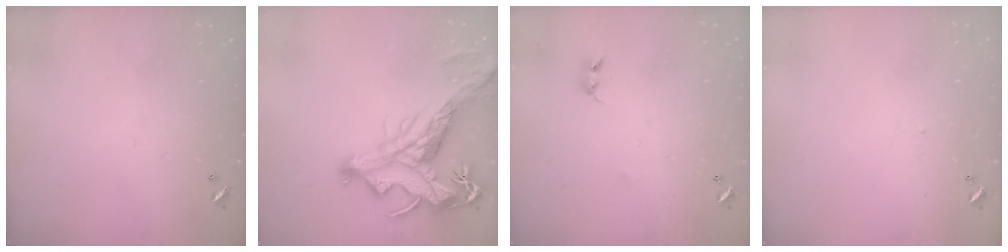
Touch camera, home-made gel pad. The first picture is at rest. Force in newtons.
{"total": 7.3, "press": 7.0, "slide": 1.9}
{"total": 2.5, "press": 2.5, "slide": 0.4}
{"total": 2.1, "press": 2.1, "slide": 0.2}